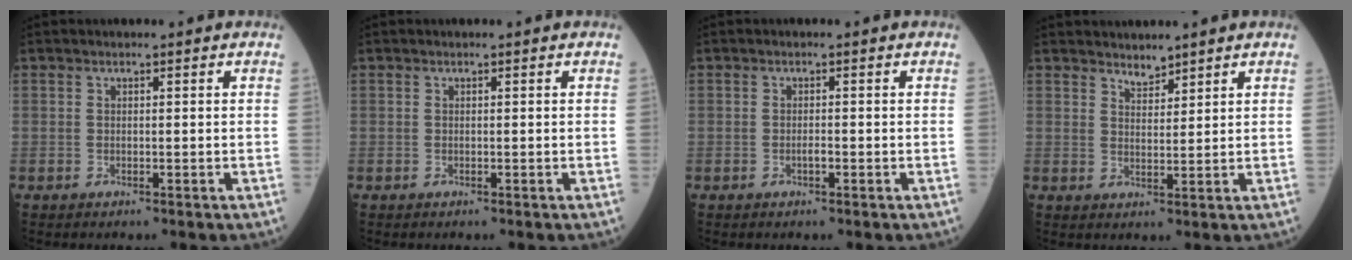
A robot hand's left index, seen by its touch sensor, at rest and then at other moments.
{"total": 0.0}
{"total": 0.7, "force": [-0.3, 0.2, 0.6], "torque": [-0.012, -0.001, -0.007]}
{"total": 2.3, "force": [2.3, 0.5, 0.3], "torque": [-0.006, 0.002, 0.042]}